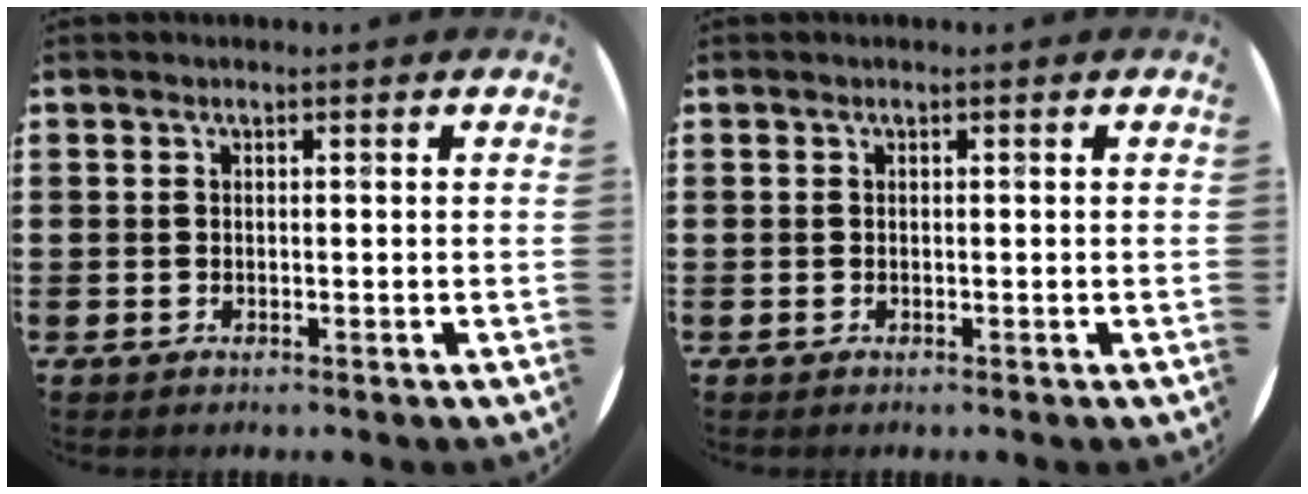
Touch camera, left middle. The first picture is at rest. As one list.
[{"total": 0.0}]